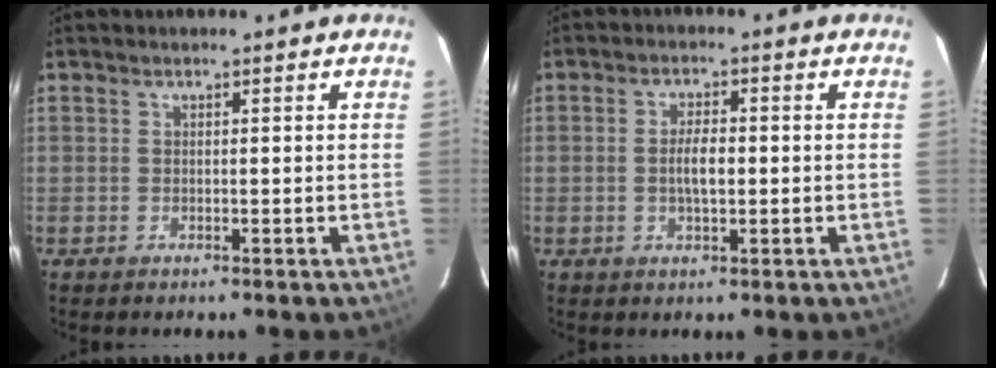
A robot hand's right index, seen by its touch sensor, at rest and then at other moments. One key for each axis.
{"total": 4.1, "fx": -0.4, "fy": 1.6, "fz": 3.8, "tx": -0.069, "ty": 0.000, "tz": -0.004}